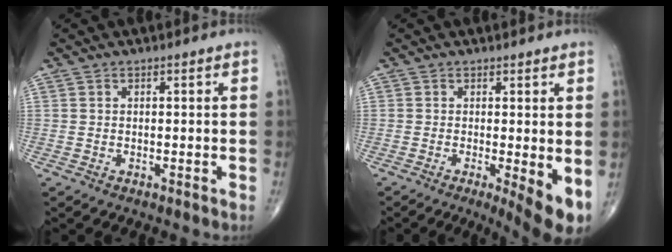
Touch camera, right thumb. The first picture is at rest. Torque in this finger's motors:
{"motor_torque": [-0.26, 0.50, 0.26, -0.04, 0.06]}